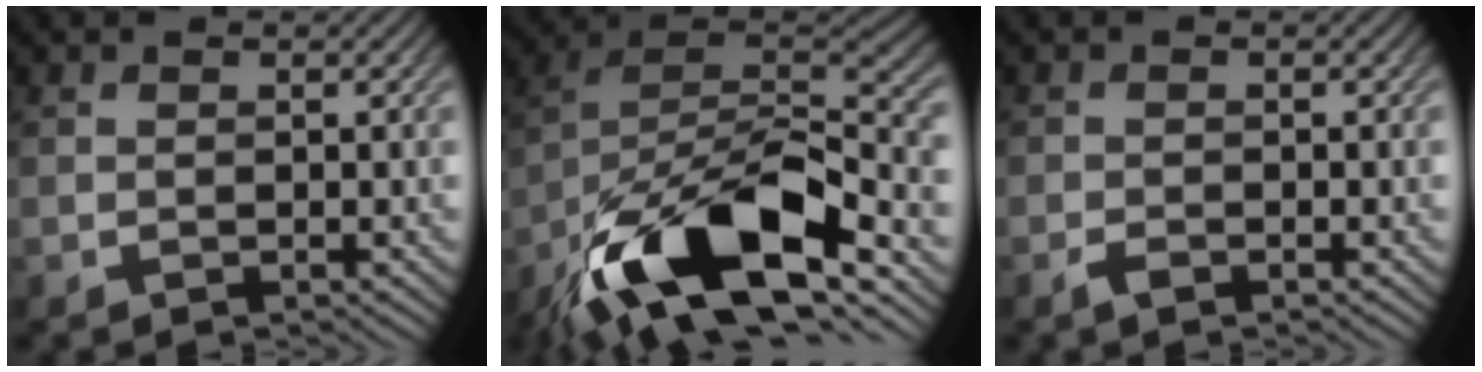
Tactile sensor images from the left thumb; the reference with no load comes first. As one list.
[{"total": 18.1, "force": [-10.6, 7.5, 12.6], "torque": [-0.233, -0.013, -0.194]}, {"total": 1.0, "force": [-0.7, 0.4, 0.5], "torque": [-0.009, 0.001, -0.014]}]